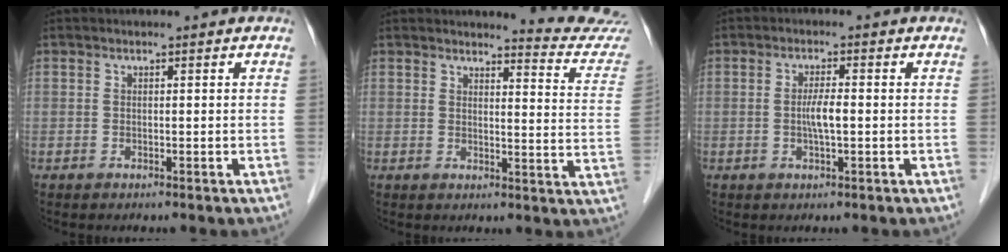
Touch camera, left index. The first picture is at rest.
{"total": 10.1, "force": [10.1, -0.9, 0.1], "torque": [0.000, -0.099, 0.095]}
{"total": 3.1, "force": [-0.5, 0.4, 3.0], "torque": [-0.059, -0.003, -0.012]}